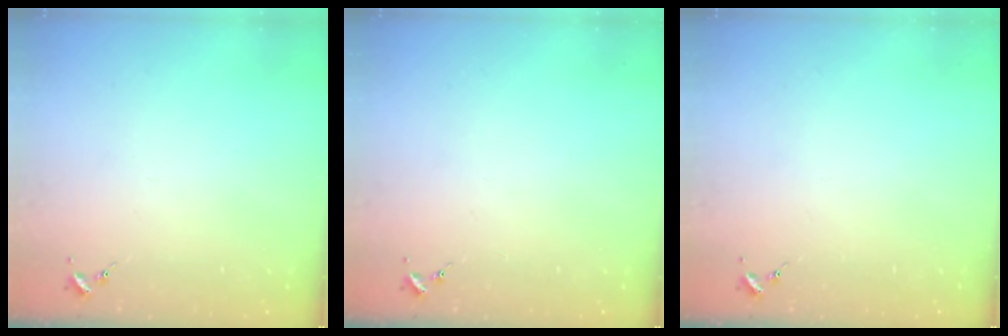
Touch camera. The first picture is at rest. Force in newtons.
{"total": 0.0}
{"total": 0.0}